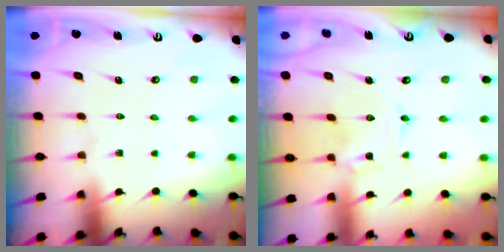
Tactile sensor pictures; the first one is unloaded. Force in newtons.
{"total": 0.0}